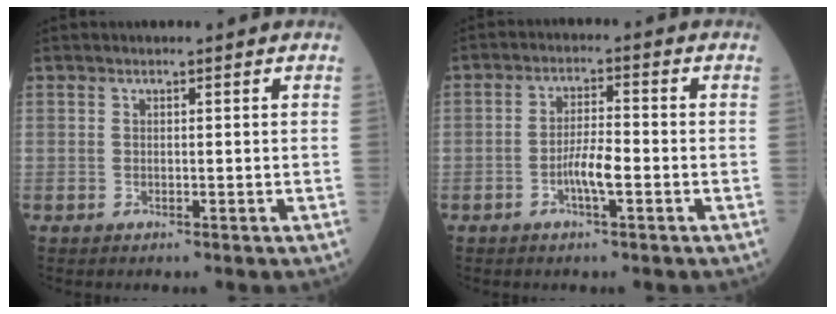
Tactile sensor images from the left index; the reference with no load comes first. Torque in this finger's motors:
{"motor_torque": [0.68, 0.25, 0.13, 0.04]}